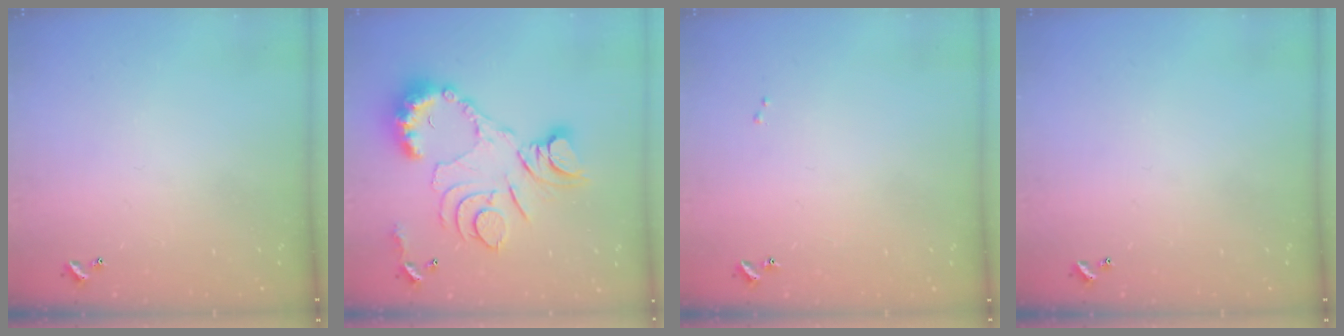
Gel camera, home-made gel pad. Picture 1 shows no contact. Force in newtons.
{"total": 18.2, "press": 18.1, "slide": 2.2}
{"total": 0.0}
{"total": 0.0}